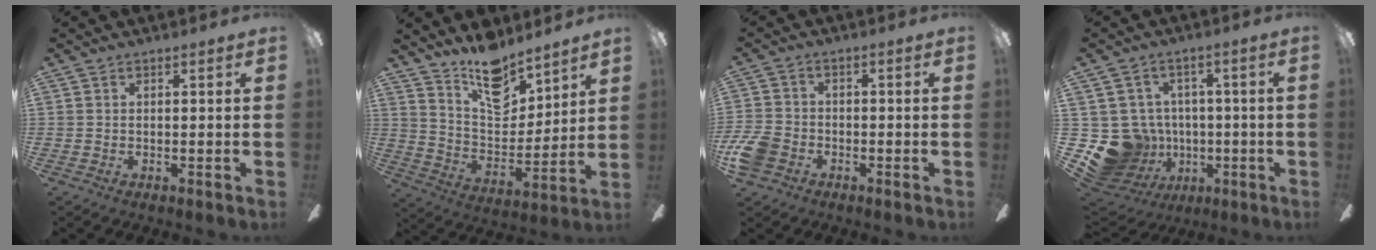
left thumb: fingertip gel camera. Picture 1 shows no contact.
{"total": 14.8, "force": [11.8, 6.8, 6.0], "torque": [-0.097, -0.081, 0.215]}
{"total": 7.1, "force": [-3.1, 5.2, 3.8], "torque": [-0.089, 0.018, -0.057]}
{"total": 14.2, "force": [-3.3, 12.8, 5.0], "torque": [-0.140, 0.011, -0.038]}